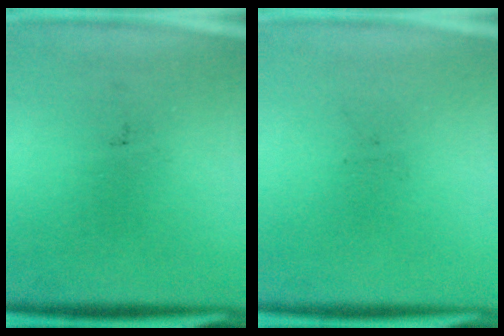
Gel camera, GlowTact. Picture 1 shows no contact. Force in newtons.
{"total": 0.0}